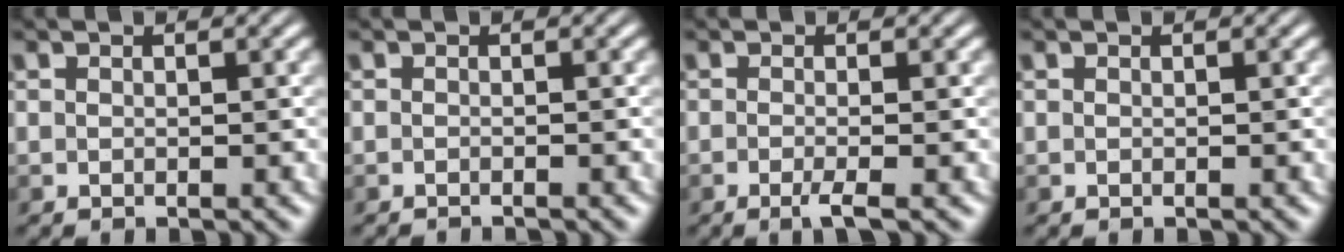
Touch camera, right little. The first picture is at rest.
{"total": 0.6, "force": [-0.6, -0.2, 0.1], "torque": [-0.002, -0.003, -0.011]}
{"total": 2.2, "force": [-1.2, 0.1, 1.8], "torque": [-0.038, -0.009, -0.021]}
{"total": 0.0}